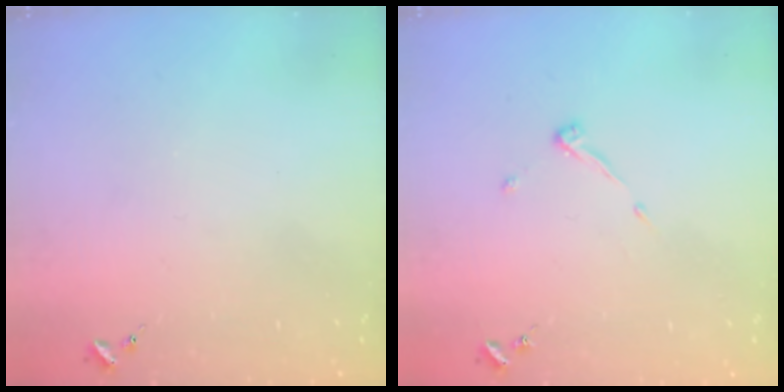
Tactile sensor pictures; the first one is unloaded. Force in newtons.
{"total": 3.9, "press": 3.9, "slide": 0.4}